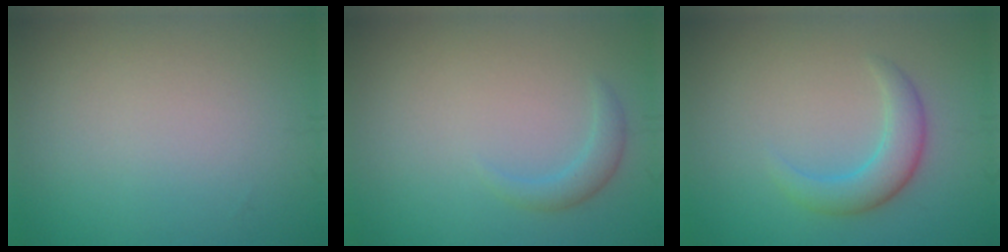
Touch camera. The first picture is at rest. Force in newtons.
{"total": 1.5, "press": 1.5, "slide": 0.1}
{"total": 3.0, "press": 3.0, "slide": 0.1}